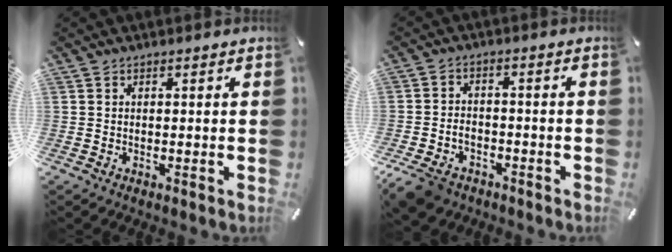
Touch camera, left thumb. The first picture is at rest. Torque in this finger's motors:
{"motor_torque": [-0.20, 2.67, 0.56, 0.50, 0.26]}